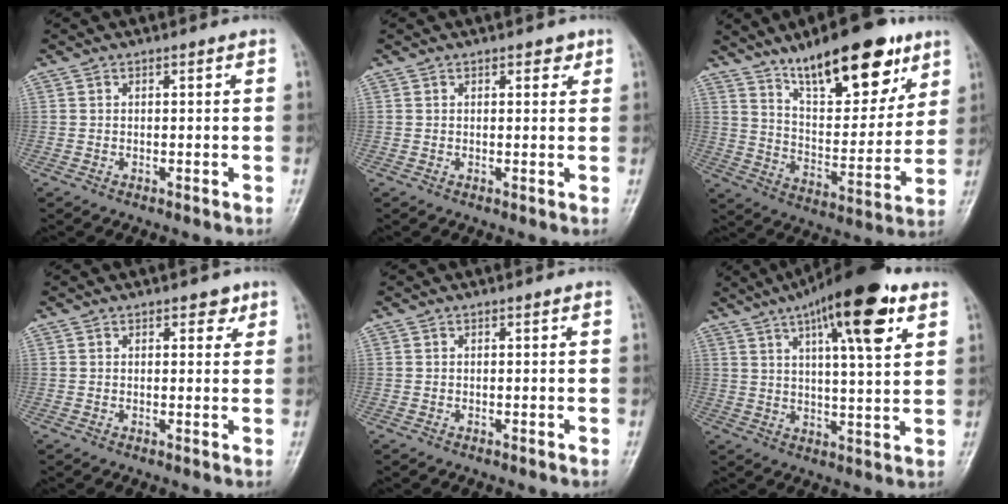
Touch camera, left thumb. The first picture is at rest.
{"total": 2.1, "force": [1.2, 1.1, 1.2], "torque": [-0.004, -0.004, 0.014]}
{"total": 20.6, "force": [13.3, 7.5, 13.9], "torque": [-0.166, -0.065, 0.220]}
{"total": 2.5, "force": [1.4, 1.4, 1.4], "torque": [0.000, -0.005, 0.016]}
{"total": 0.0}
{"total": 17.2, "force": [8.7, 4.4, 14.2], "torque": [-0.202, -0.019, 0.130]}